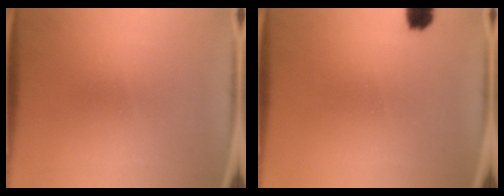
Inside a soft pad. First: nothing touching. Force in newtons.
{"total": 2.7}